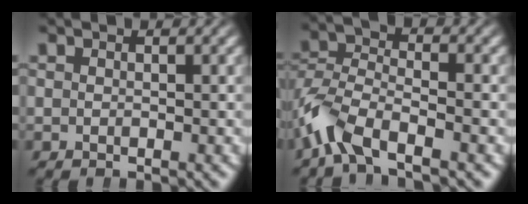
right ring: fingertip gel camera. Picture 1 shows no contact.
{"total": 4.4, "force": [-1.6, 2.7, 3.1], "torque": [-0.089, -0.024, -0.022]}